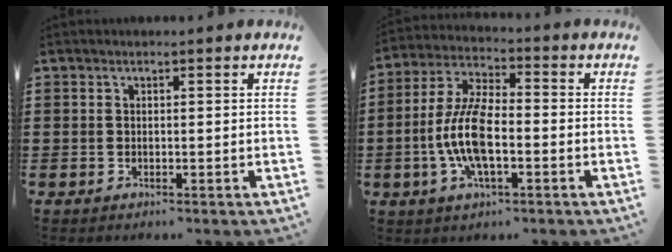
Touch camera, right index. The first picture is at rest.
{"total": 9.6, "force": [-2.1, 3.8, 8.5], "torque": [-0.202, -0.010, -0.047]}